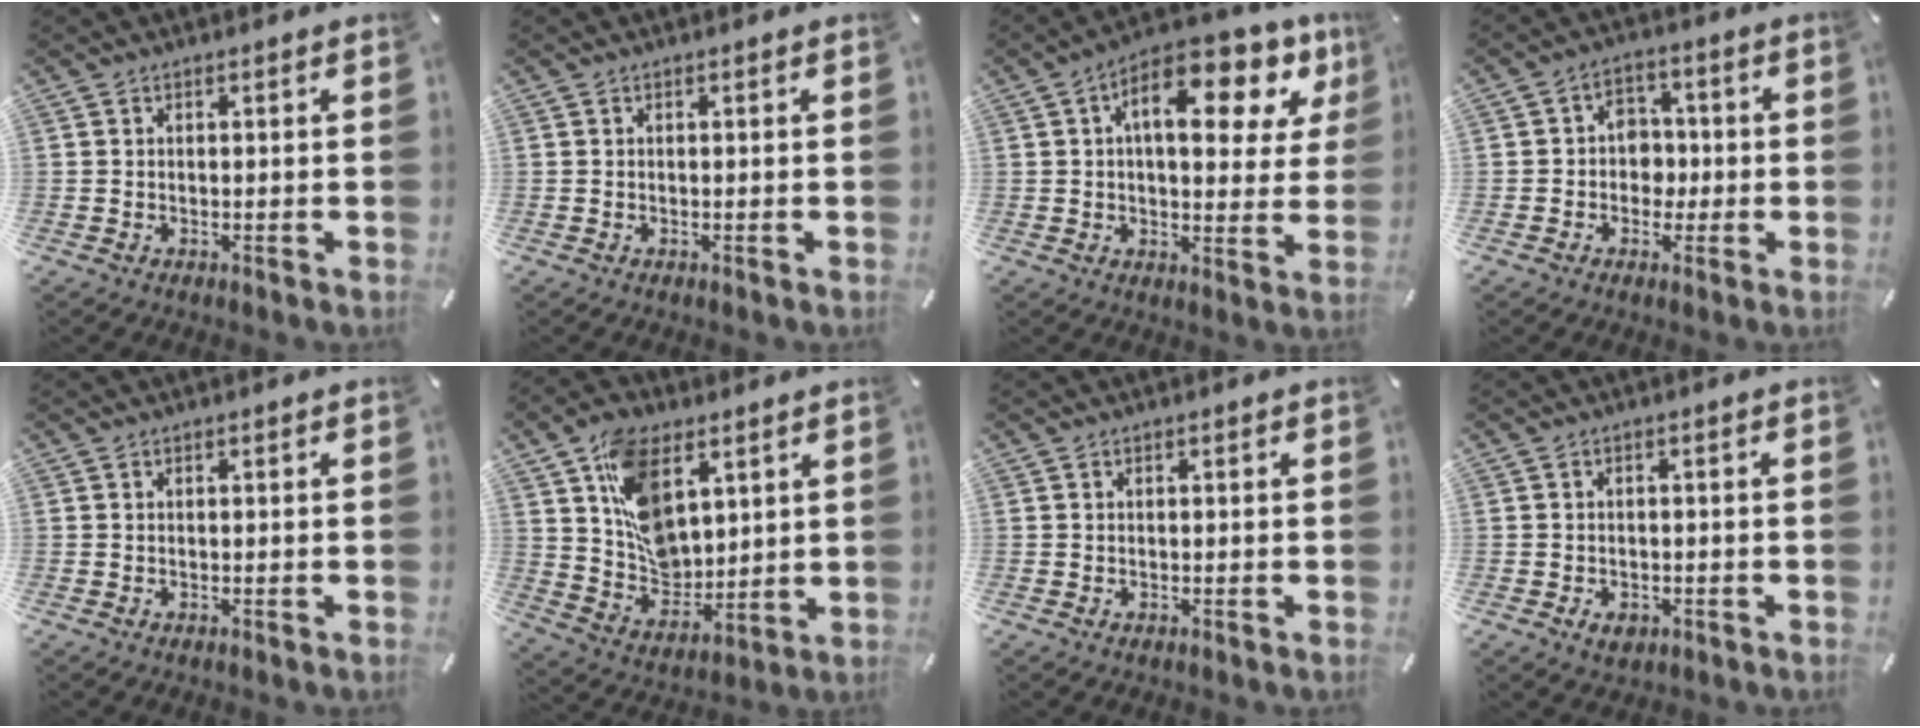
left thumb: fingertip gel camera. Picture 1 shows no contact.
{"total": 0.0}
{"total": 14.6, "force": [7.0, 6.4, 11.1], "torque": [-0.158, -0.033, 0.109]}
{"total": 6.2, "force": [-0.8, 5.6, 2.6], "torque": [-0.040, 0.015, -0.016]}
{"total": 0.0}
{"total": 15.2, "force": [6.3, 10.5, 9.1], "torque": [-0.168, -0.015, 0.124]}
{"total": 0.0}
{"total": 2.8, "force": [-1.2, 2.1, 1.5], "torque": [-0.033, 0.003, -0.024]}